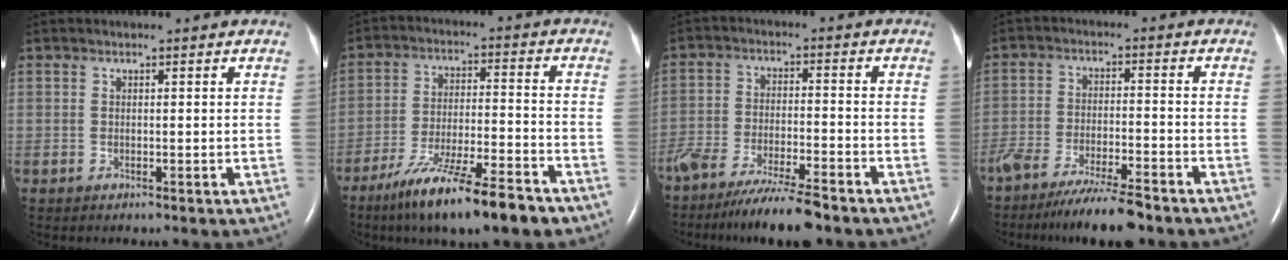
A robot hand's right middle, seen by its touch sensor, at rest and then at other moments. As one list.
[{"total": 14.5, "force": [-10.5, 1.5, 9.8], "torque": [-0.168, -0.030, -0.179]}, {"total": 11.3, "force": [-9.3, 1.1, 6.4], "torque": [-0.109, -0.028, -0.155]}, {"total": 10.4, "force": [-8.6, 1.2, 5.8], "torque": [-0.097, -0.024, -0.141]}]